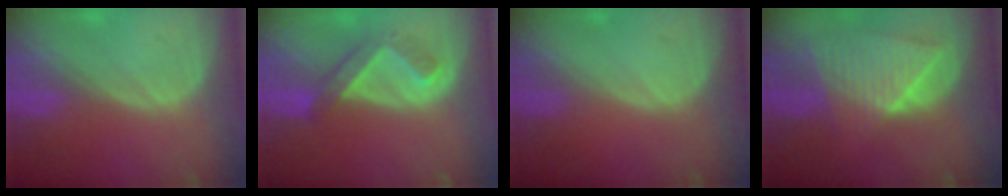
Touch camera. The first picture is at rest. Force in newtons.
{"total": 5.1, "press": 4.8, "slide": 1.6}
{"total": 0.0}
{"total": 9.0, "press": 8.0, "slide": 4.2}